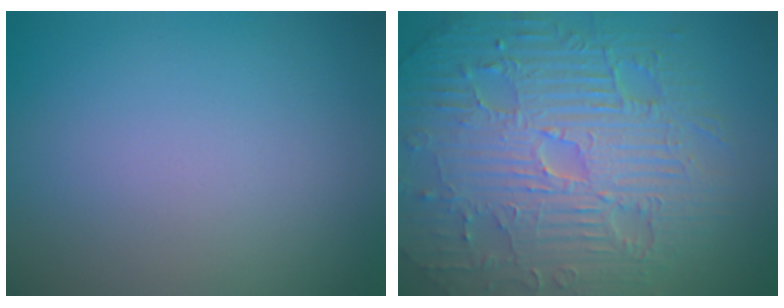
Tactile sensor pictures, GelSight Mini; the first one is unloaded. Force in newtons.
{"total": 11.7, "press": 7.5, "slide": 8.9}